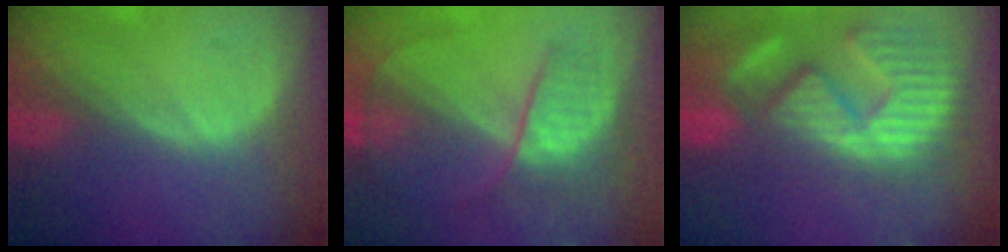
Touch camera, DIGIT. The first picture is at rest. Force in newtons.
{"total": 6.3, "press": 6.2, "slide": 0.8}
{"total": 14.4, "press": 12.2, "slide": 7.6}